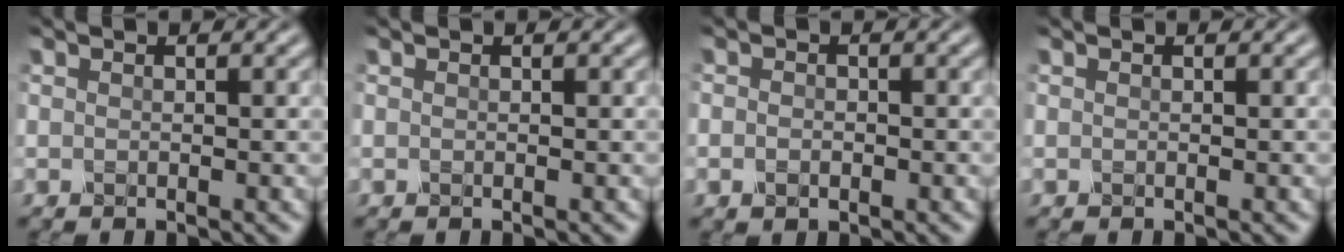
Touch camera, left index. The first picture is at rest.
{"total": 0.0}
{"total": 1.2, "force": [-0.3, 0.9, 0.7], "torque": [-0.012, -0.001, -0.008]}
{"total": 0.0}